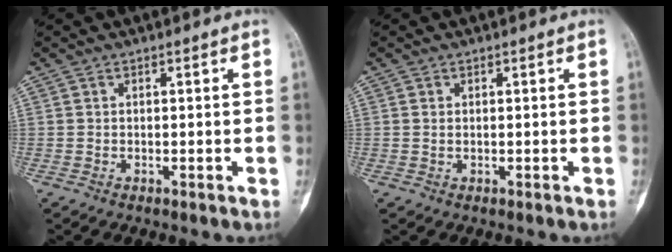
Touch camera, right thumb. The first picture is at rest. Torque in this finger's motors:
{"motor_torque": [-0.17, -0.48, 0.11, 0.26, -0.02]}